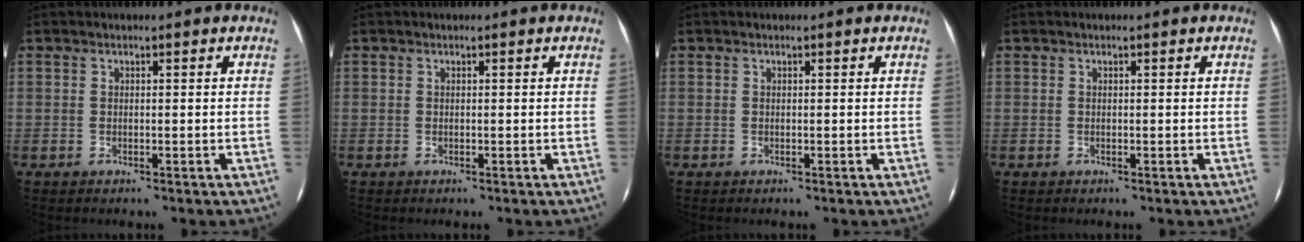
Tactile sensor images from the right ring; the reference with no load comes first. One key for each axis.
{"total": 0.0}
{"total": 0.0}
{"total": 0.0}